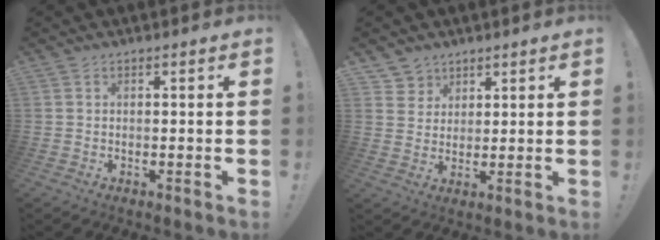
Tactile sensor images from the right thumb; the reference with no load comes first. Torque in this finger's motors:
{"motor_torque": [0.03, -0.21, 0.09, 0.19, -0.05]}